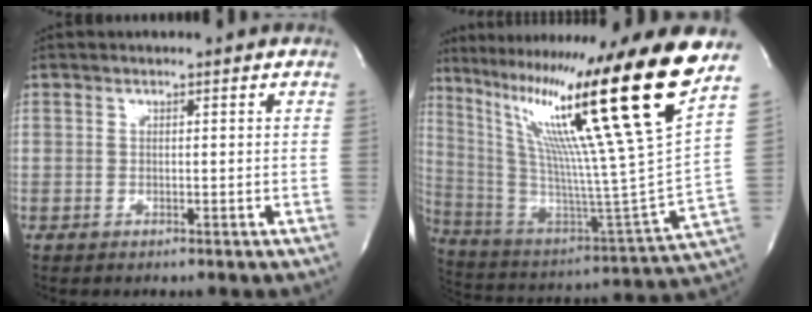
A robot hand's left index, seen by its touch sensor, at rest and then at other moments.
{"total": 28.2, "force": [18.8, -3.4, 20.7], "torque": [-0.365, -0.055, 0.300]}